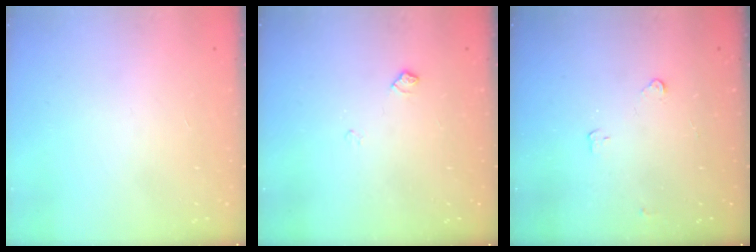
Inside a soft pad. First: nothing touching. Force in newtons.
{"total": 5.2, "press": 5.2, "slide": 0.5}
{"total": 3.3, "press": 3.3, "slide": 0.5}